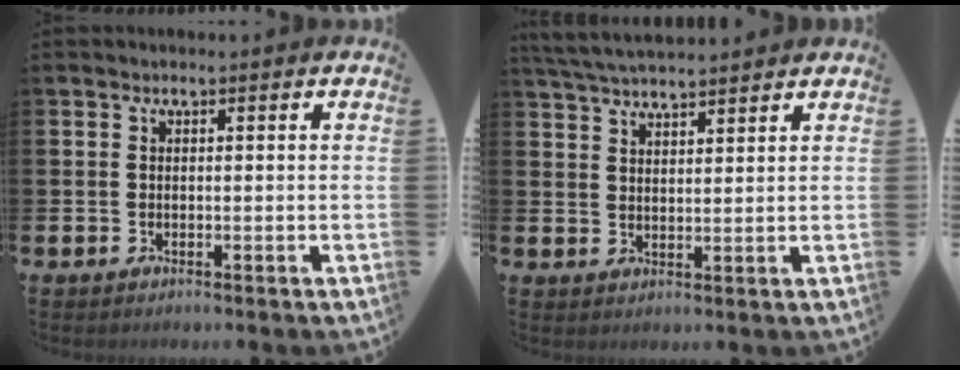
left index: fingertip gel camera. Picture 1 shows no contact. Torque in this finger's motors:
{"motor_torque": [0.82, -0.93, 0.48, 0.08]}